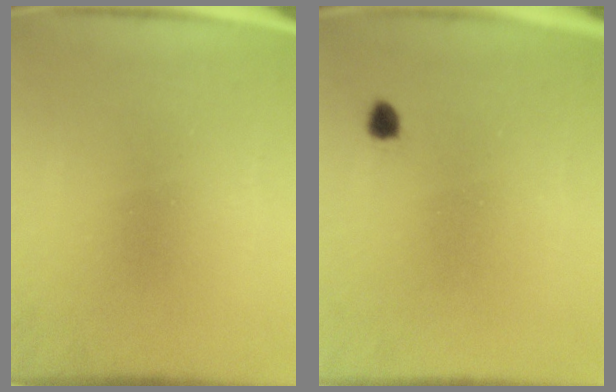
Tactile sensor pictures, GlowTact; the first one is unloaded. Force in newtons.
{"total": 1.3}